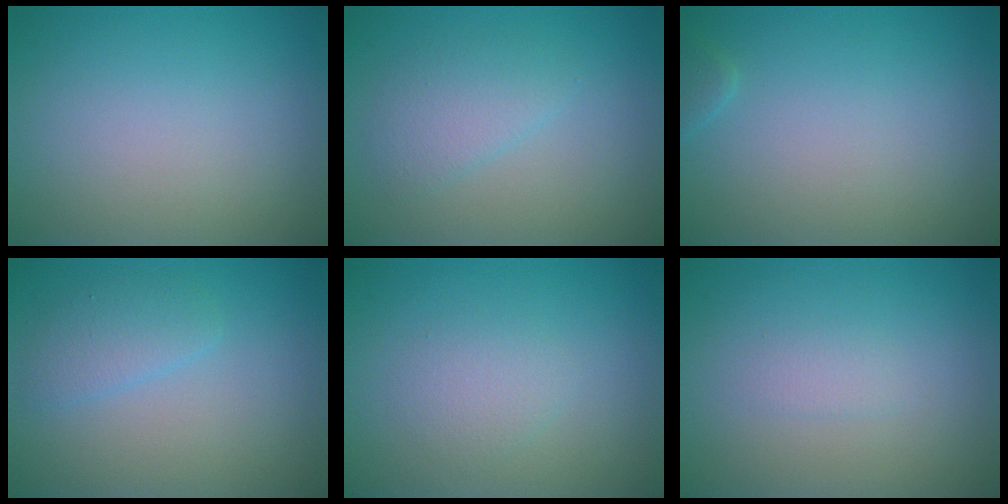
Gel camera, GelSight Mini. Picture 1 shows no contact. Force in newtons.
{"total": 2.3, "press": 2.3, "slide": 0.1}
{"total": 0.9, "press": 0.9, "slide": 0.0}
{"total": 2.0, "press": 2.0, "slide": 0.1}
{"total": 1.7, "press": 1.7, "slide": 0.0}
{"total": 0.9, "press": 0.9, "slide": 0.0}